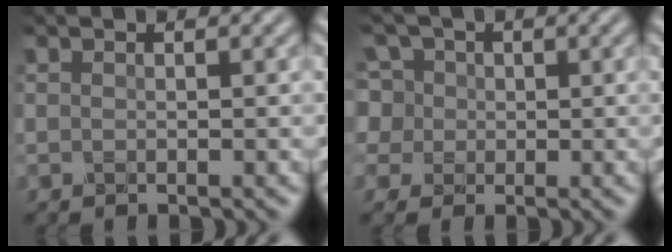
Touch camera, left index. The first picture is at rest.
{"total": 7.4, "force": [2.7, 6.1, 3.2], "torque": [-0.060, 0.034, 0.015]}